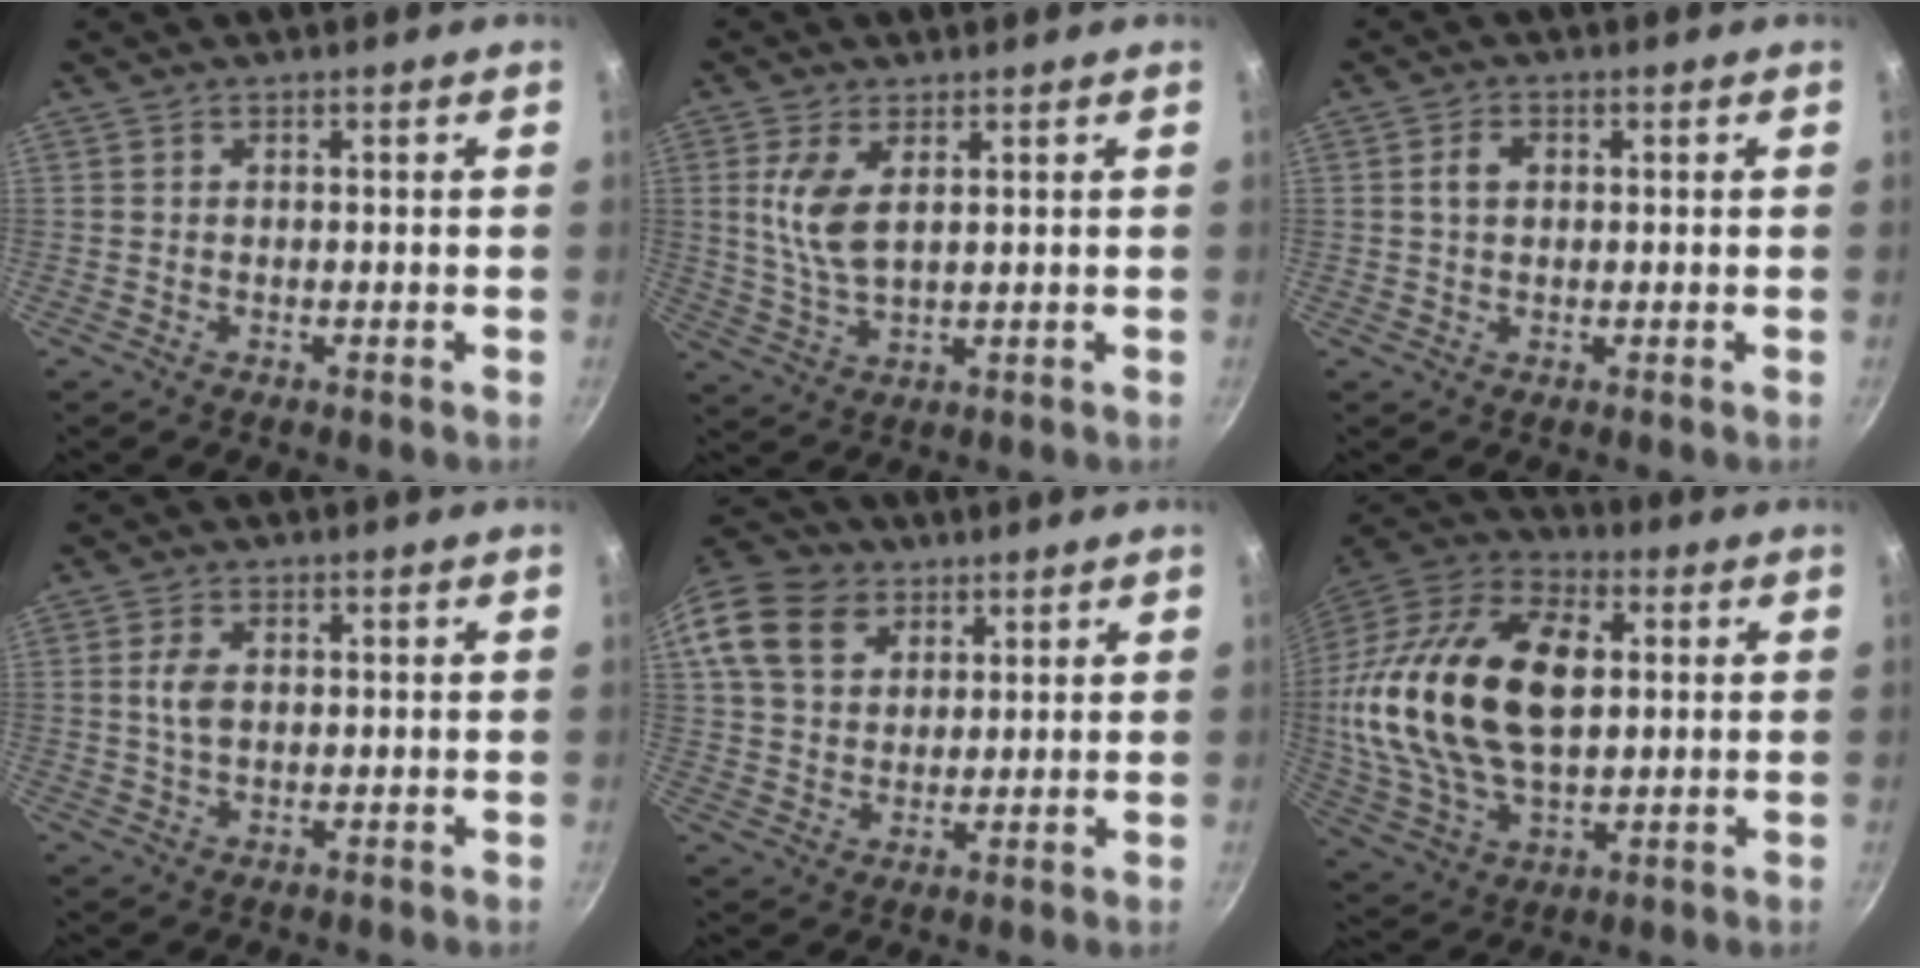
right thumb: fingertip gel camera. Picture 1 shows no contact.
{"total": 6.7, "force": [1.8, 3.3, 5.5], "torque": [-0.110, -0.009, 0.039]}
{"total": 2.9, "force": [0.6, 2.1, 1.9], "torque": [-0.027, 0.005, 0.009]}
{"total": 3.8, "force": [0.5, 2.4, 3.0], "torque": [-0.056, 0.003, 0.008]}
{"total": 18.0, "force": [9.0, 13.1, 8.5], "torque": [-0.185, 0.018, 0.163]}
{"total": 27.8, "force": [3.4, 16.6, 22.1], "torque": [-0.417, 0.013, 0.054]}